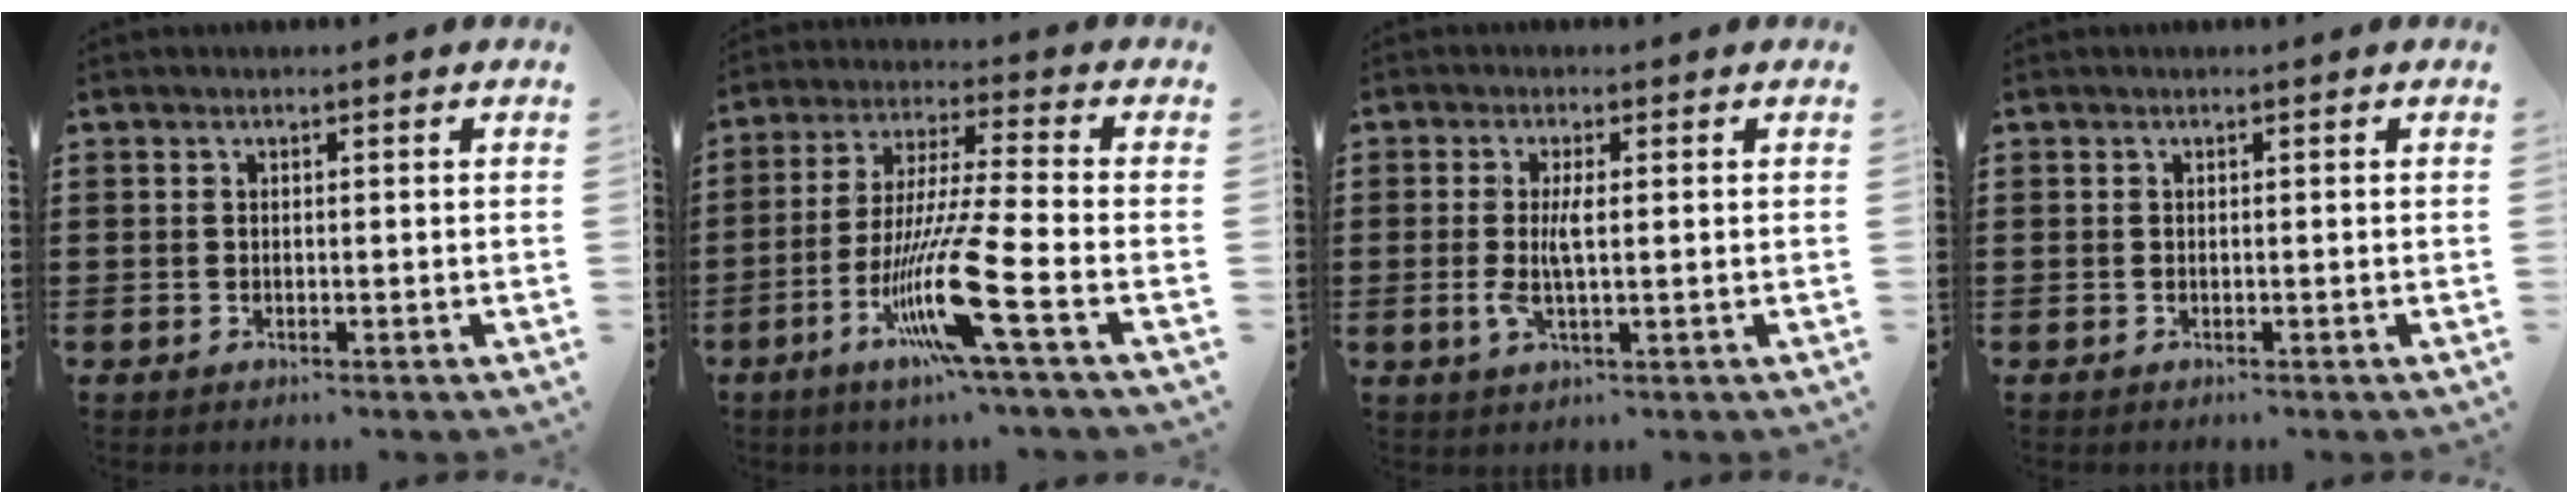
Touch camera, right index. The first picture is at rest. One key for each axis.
{"total": 13.9, "fx": -5.8, "fy": 0.2, "fz": 12.6, "tx": -0.260, "ty": -0.017, "tz": -0.111}
{"total": 3.7, "fx": -0.2, "fy": 0.7, "fz": 3.6, "tx": -0.079, "ty": -0.006, "tz": -0.009}
{"total": 0.0}